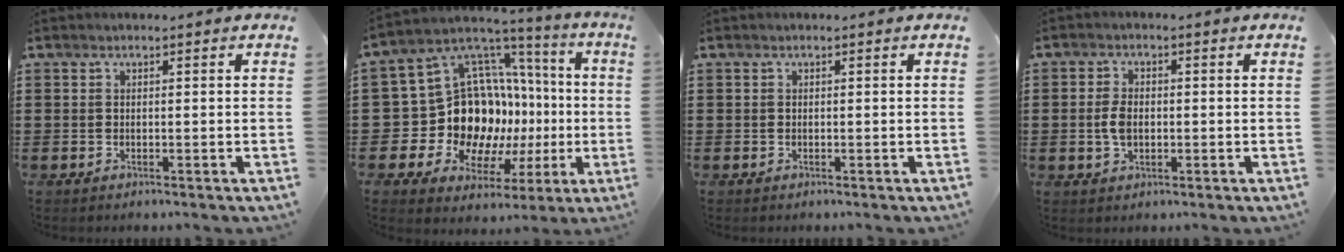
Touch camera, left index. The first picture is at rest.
{"total": 14.5, "force": [-1.3, 13.2, 5.8], "torque": [-0.138, -0.028, 0.005]}
{"total": 0.0}
{"total": 3.6, "force": [-0.1, 2.0, 3.0], "torque": [-0.073, -0.001, -0.007]}